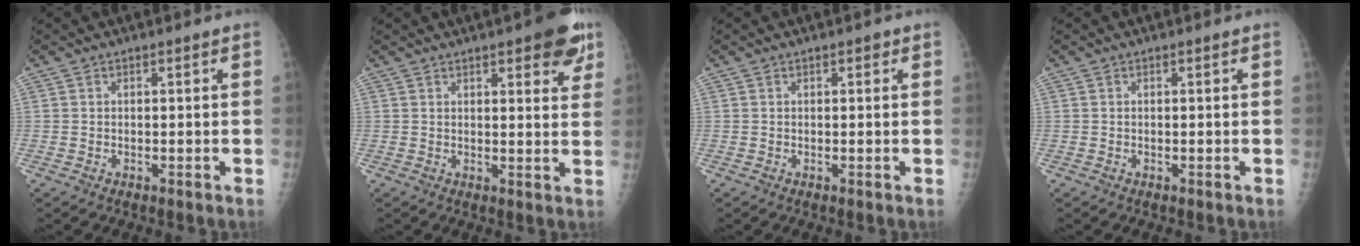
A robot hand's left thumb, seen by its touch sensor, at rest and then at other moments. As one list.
[{"total": 8.6, "force": [4.9, 2.7, 6.5], "torque": [-0.056, -0.018, 0.056]}, {"total": 0.8, "force": [0.4, 0.4, 0.5], "torque": [-0.001, 0.001, 0.002]}, {"total": 0.0}]